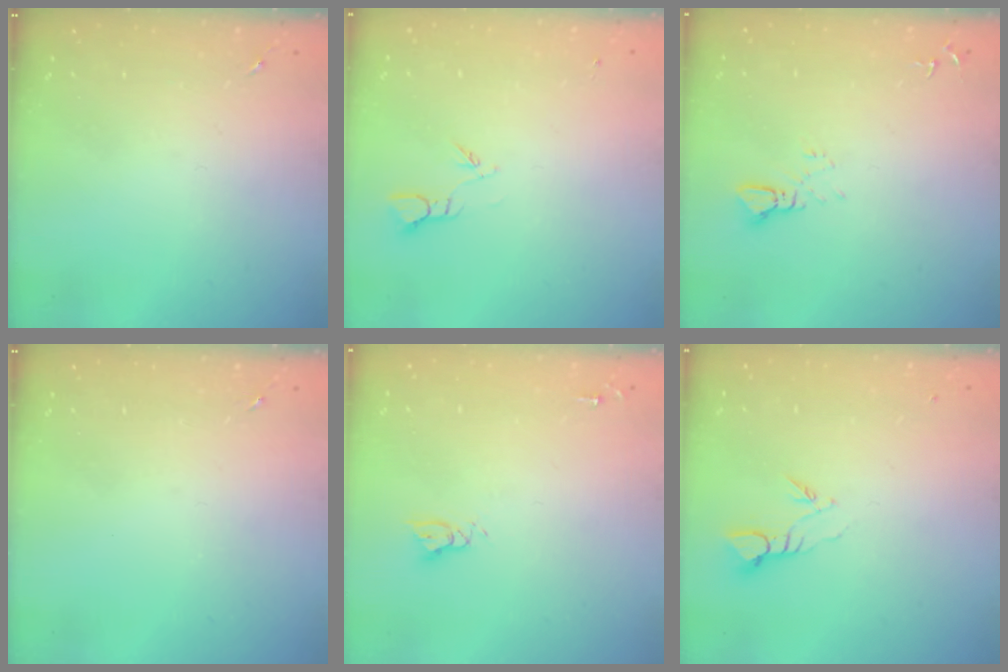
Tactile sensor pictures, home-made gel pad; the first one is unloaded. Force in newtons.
{"total": 2.7, "press": 2.7, "slide": 0.3}
{"total": 2.7, "press": 2.7, "slide": 0.1}
{"total": 0.0}
{"total": 3.6, "press": 3.6, "slide": 0.4}
{"total": 3.8, "press": 3.8, "slide": 0.3}